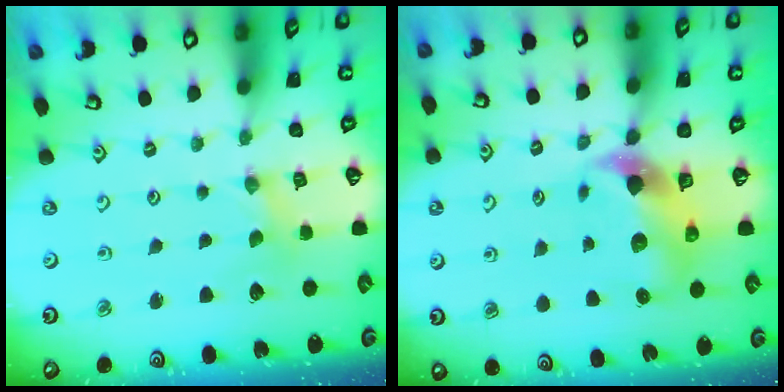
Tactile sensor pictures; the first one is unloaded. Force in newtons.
{"total": 8.2, "press": 8.1, "slide": 1.1}